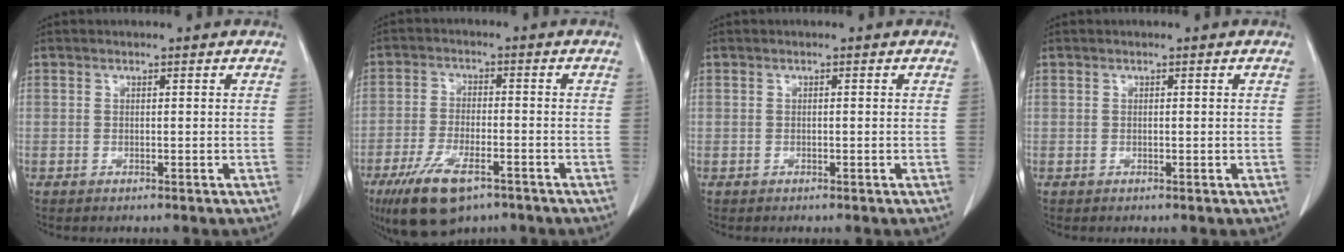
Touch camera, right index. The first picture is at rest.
{"total": 10.5, "force": [-6.6, 3.7, 7.2], "torque": [-0.141, -0.017, -0.111]}
{"total": 0.0}
{"total": 0.0}